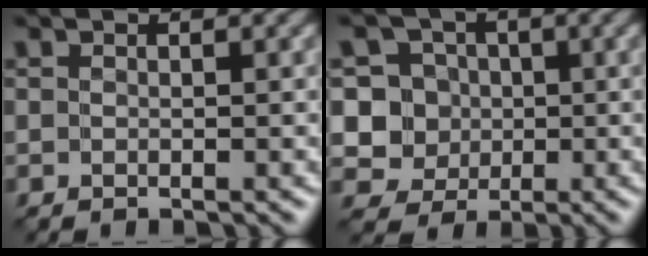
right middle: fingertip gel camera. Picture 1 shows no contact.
{"total": 6.8, "force": [0.4, 6.5, 1.7], "torque": [-0.029, 0.028, -0.004]}